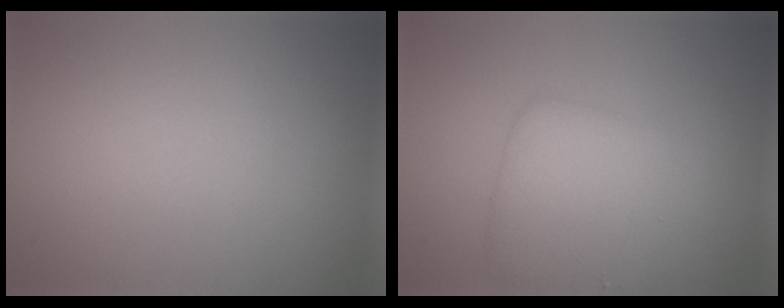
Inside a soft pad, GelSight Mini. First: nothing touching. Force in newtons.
{"total": 5.4, "press": 5.4, "slide": 0.2}